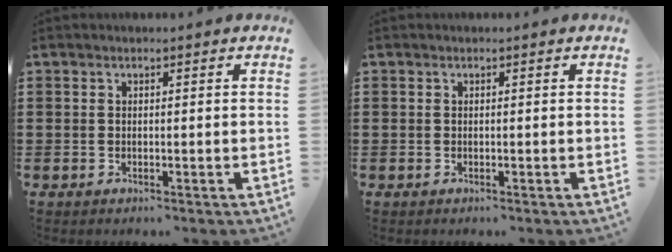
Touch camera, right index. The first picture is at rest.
{"total": 0.0}